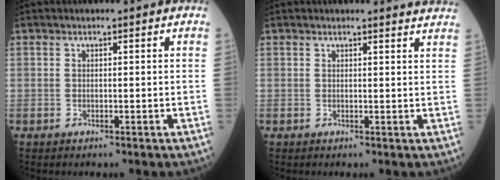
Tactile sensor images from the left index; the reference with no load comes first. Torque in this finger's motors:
{"motor_torque": [0.00, -0.07, -0.08, 0.00]}